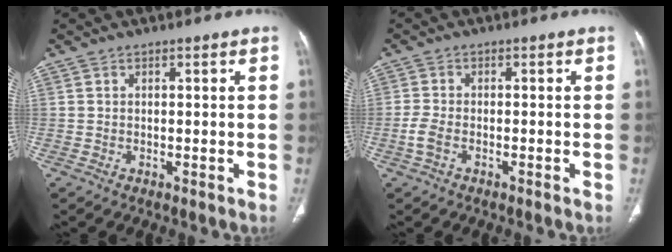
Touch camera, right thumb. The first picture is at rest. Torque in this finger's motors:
{"motor_torque": [0.24, 0.02, 0.48, -0.35, 0.16]}